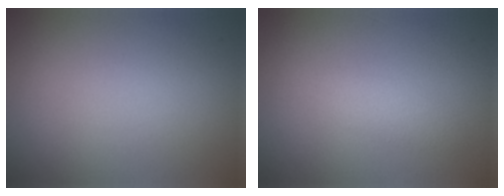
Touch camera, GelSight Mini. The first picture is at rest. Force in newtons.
{"total": 1.3, "press": 1.3, "slide": 0.0}